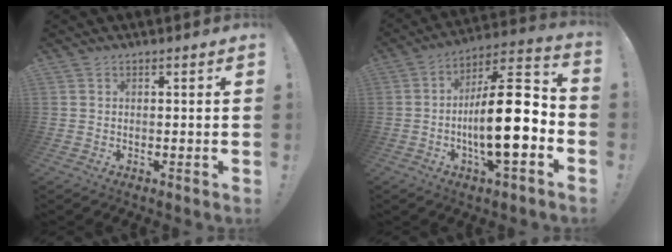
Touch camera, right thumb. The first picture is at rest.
{"total": 20.4, "force": [-3.7, 6.4, 19.1], "torque": [-0.321, 0.021, -0.061]}